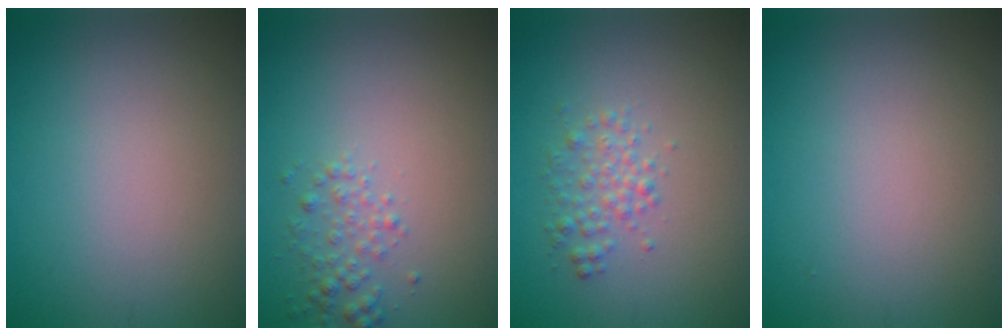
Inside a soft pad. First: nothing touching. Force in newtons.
{"total": 1.8, "press": 1.8, "slide": 0.1}
{"total": 2.0, "press": 2.0, "slide": 0.1}
{"total": 0.0}